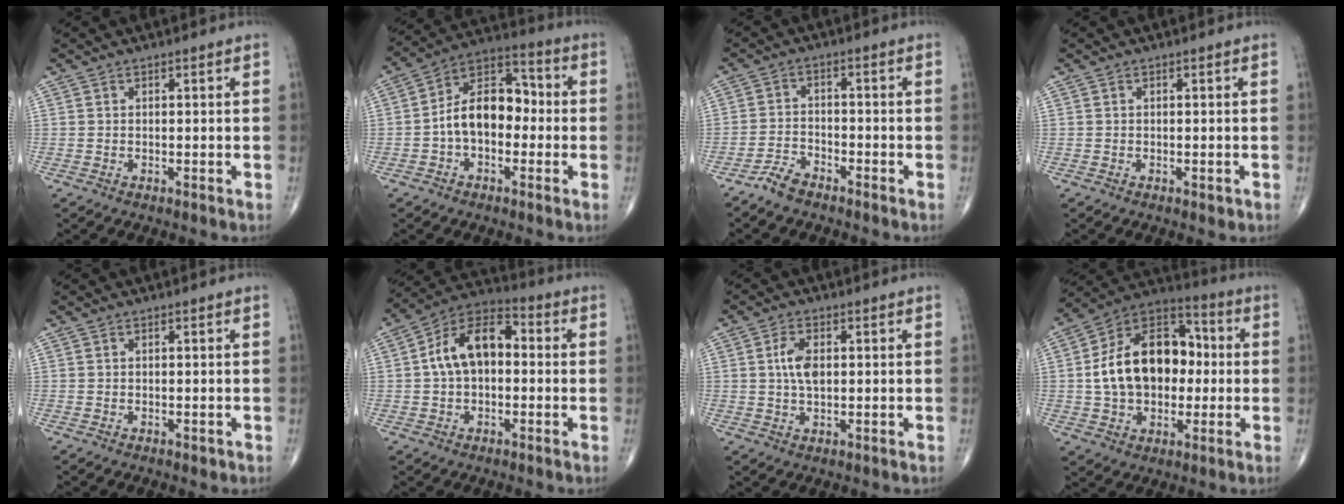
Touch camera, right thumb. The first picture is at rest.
{"total": 12.6, "force": [-1.5, 8.1, 9.6], "torque": [-0.138, 0.047, -0.039]}
{"total": 4.0, "force": [-3.4, 1.4, 1.4], "torque": [-0.029, 0.014, -0.069]}
{"total": 0.8, "force": [-0.3, 0.4, 0.6], "torque": [-0.006, -0.002, -0.003]}
{"total": 0.7, "force": [-0.3, 0.4, 0.5], "torque": [-0.005, -0.001, -0.003]}
{"total": 12.6, "force": [0.7, 7.8, 10.0], "torque": [-0.160, 0.038, -0.002]}
{"total": 5.1, "force": [0.8, 2.7, 4.3], "torque": [-0.085, 0.002, 0.013]}
{"total": 20.0, "force": [0.5, 13.5, 14.7], "torque": [-0.210, 0.033, 0.005]}